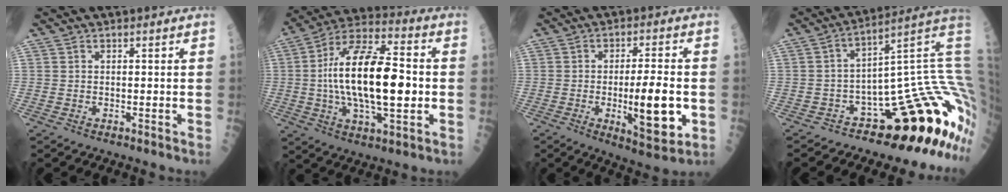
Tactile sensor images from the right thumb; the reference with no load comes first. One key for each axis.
{"total": 21.7, "fx": -0.2, "fy": 8.8, "fz": 19.8, "tx": -0.348, "ty": 0.021, "tz": -0.009}
{"total": 12.2, "fx": -2.1, "fy": 3.4, "fz": 11.5, "tx": -0.165, "ty": -0.004, "tz": -0.025}
{"total": 18.8, "fx": -2.5, "fy": 6.3, "fz": 17.5, "tx": -0.106, "ty": 0.106, "tz": -0.028}